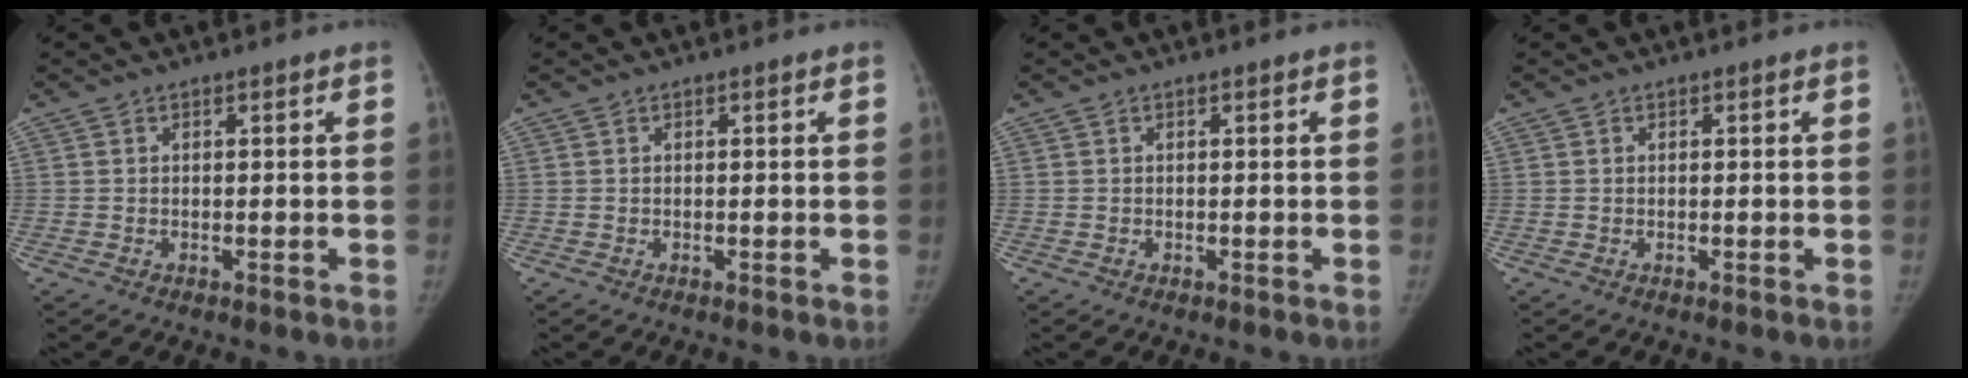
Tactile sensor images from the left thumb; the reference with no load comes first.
{"total": 0.0}
{"total": 0.0}
{"total": 0.0}